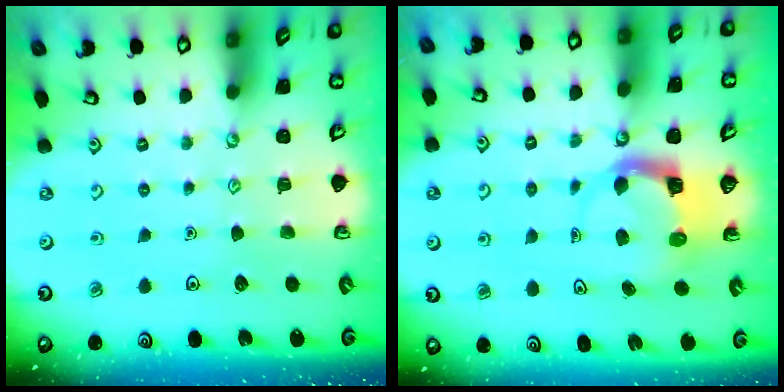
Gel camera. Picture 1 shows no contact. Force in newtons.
{"total": 4.0, "press": 4.0, "slide": 0.3}